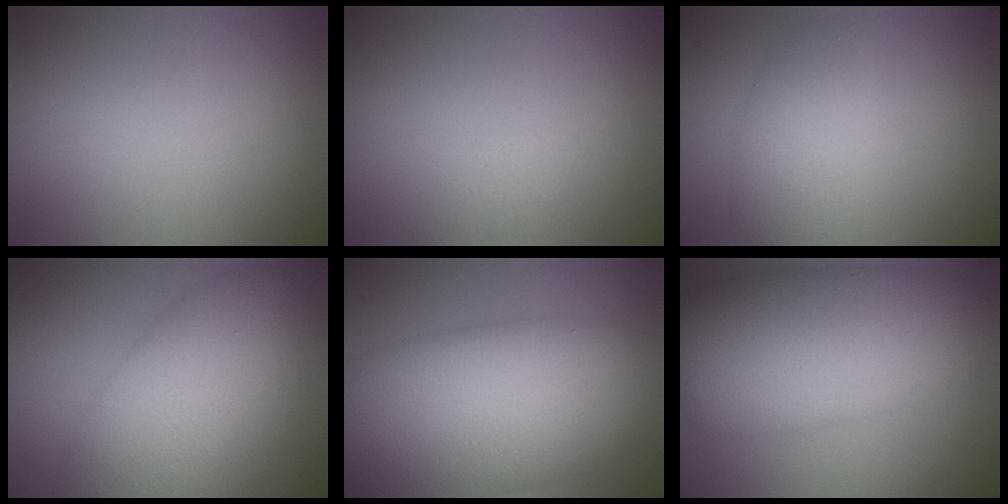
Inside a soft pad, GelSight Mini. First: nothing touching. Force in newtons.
{"total": 1.1, "press": 1.1, "slide": 0.0}
{"total": 3.7, "press": 3.7, "slide": 0.2}
{"total": 8.8, "press": 8.8, "slide": 0.3}
{"total": 14.3, "press": 14.2, "slide": 0.7}
{"total": 11.1, "press": 11.1, "slide": 0.3}